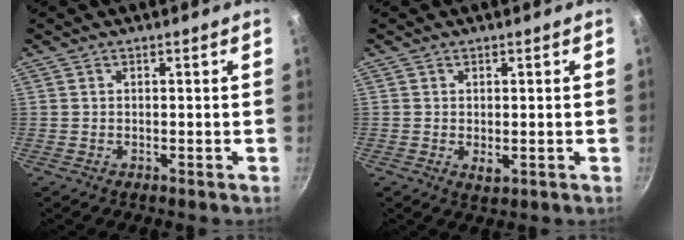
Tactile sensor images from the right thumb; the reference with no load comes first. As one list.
[{"total": 1.8, "force": [0.0, 1.0, 1.5], "torque": [-0.024, -0.007, 0.002]}]